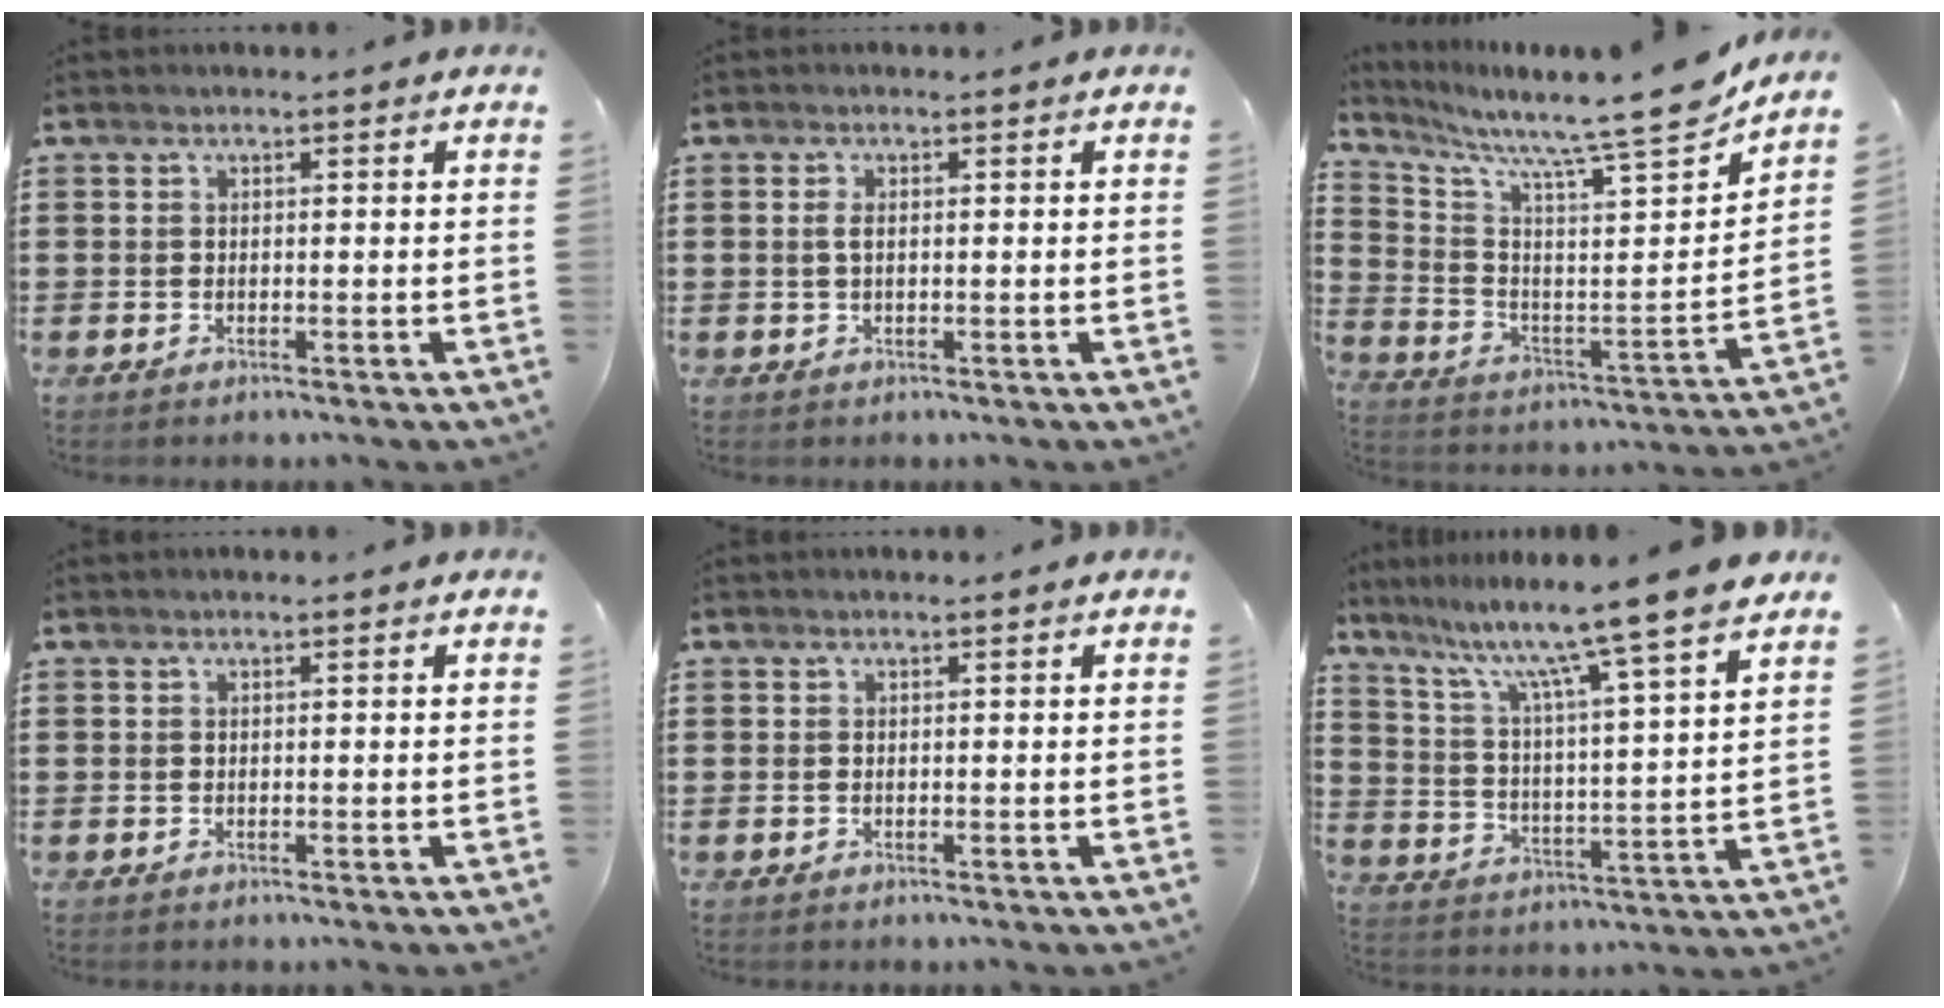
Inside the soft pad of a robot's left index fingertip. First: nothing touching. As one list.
[{"total": 1.6, "force": [0.2, 0.6, 1.4], "torque": [-0.031, 0.002, 0.002]}, {"total": 11.1, "force": [10.0, -0.2, 4.8], "torque": [-0.114, -0.088, 0.155]}, {"total": 0.0}, {"total": 0.0}, {"total": 10.9, "force": [9.0, -1.6, 6.0], "torque": [-0.142, -0.068, 0.140]}]